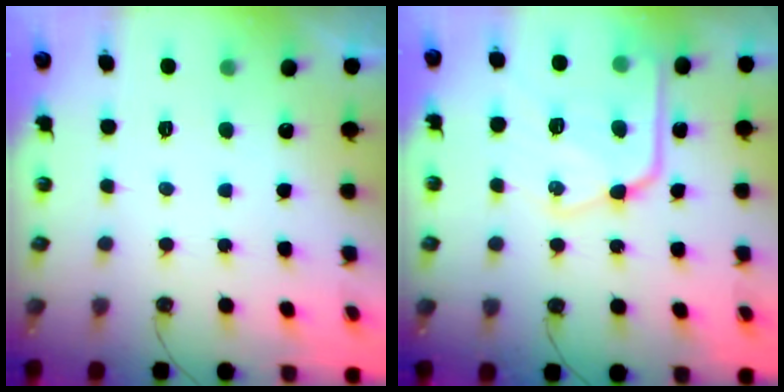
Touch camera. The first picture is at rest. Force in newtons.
{"total": 18.5, "press": 18.4, "slide": 1.5}